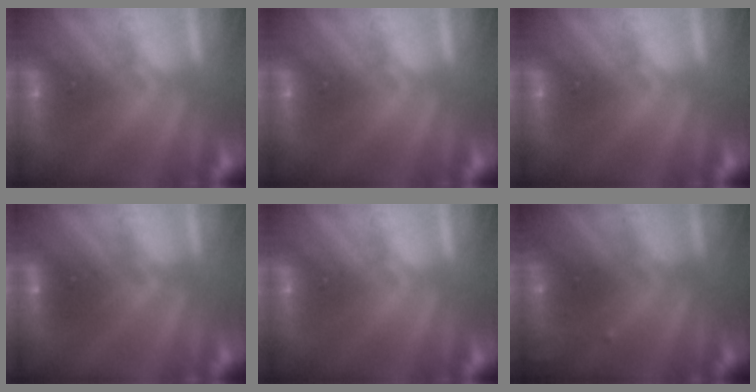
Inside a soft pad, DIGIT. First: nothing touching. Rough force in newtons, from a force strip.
{"total": 0.0}
{"total": 0.0}
{"total": 2.7}
{"total": 0.0}
{"total": 2.9}